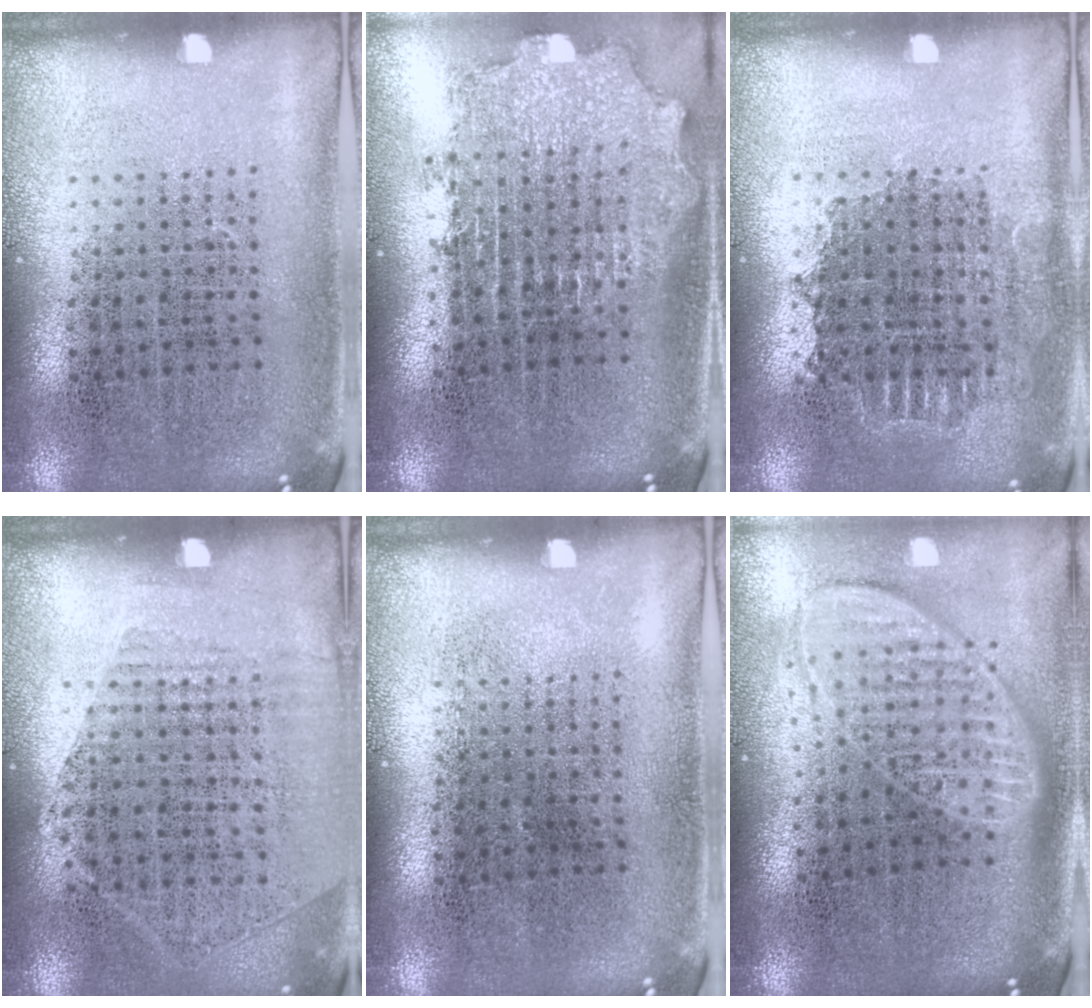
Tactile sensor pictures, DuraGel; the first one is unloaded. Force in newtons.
{"total": 2.1, "press": 1.7, "slide": 1.3}
{"total": 1.1, "press": 1.0, "slide": 0.4}
{"total": 1.2, "press": 1.0, "slide": 0.7}
{"total": 0.0}
{"total": 1.8, "press": 1.4, "slide": 1.1}